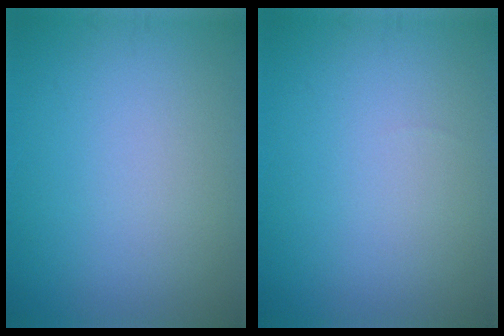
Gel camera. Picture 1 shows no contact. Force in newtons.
{"total": 0.0}